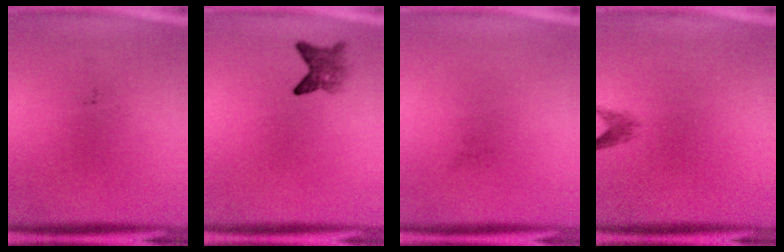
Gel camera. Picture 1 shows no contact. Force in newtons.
{"total": 2.8}
{"total": 0.0}
{"total": 1.4}